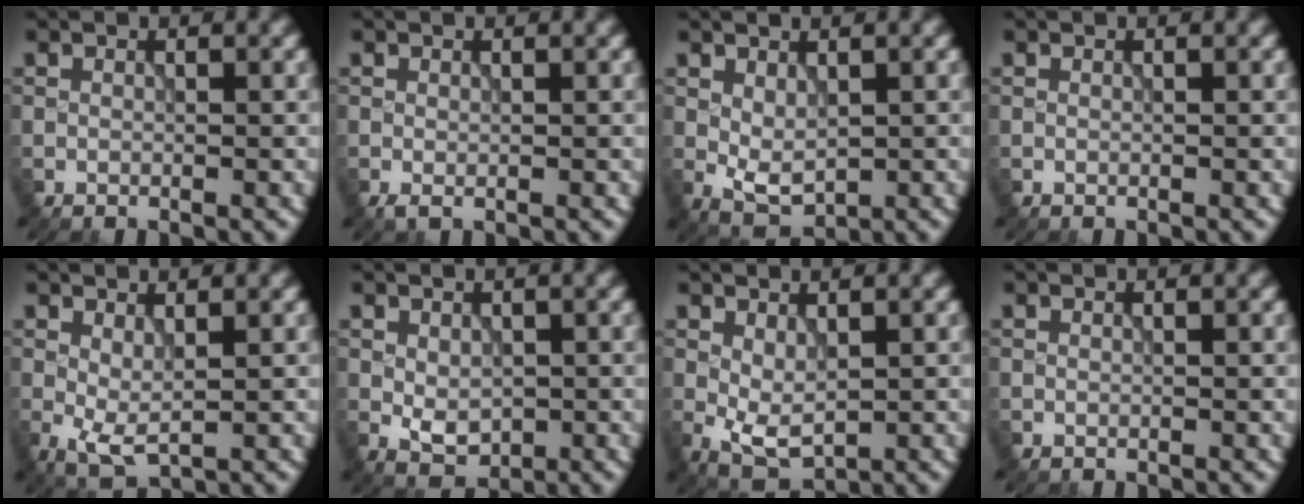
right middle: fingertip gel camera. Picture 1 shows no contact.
{"total": 0.6, "force": [-0.2, 0.3, 0.5], "torque": [-0.011, -0.005, -0.003]}
{"total": 2.6, "force": [0.4, 1.4, 2.1], "torque": [-0.042, -0.005, 0.015]}
{"total": 0.0}
{"total": 2.6, "force": [0.2, 1.1, 2.3], "torque": [-0.054, -0.006, 0.005]}
{"total": 2.9, "force": [-0.3, 1.9, 2.1], "torque": [-0.038, -0.006, -0.001]}
{"total": 3.1, "force": [0.2, 1.6, 2.7], "torque": [-0.057, -0.006, 0.010]}
{"total": 0.0}